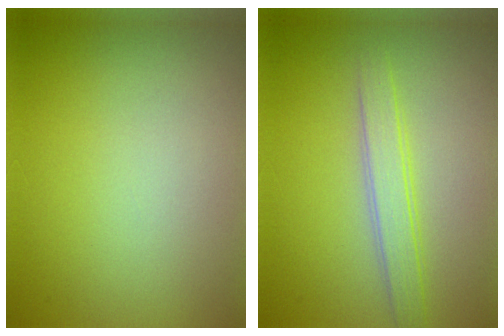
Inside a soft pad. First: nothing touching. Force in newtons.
{"total": 2.6, "press": 2.6, "slide": 0.0}